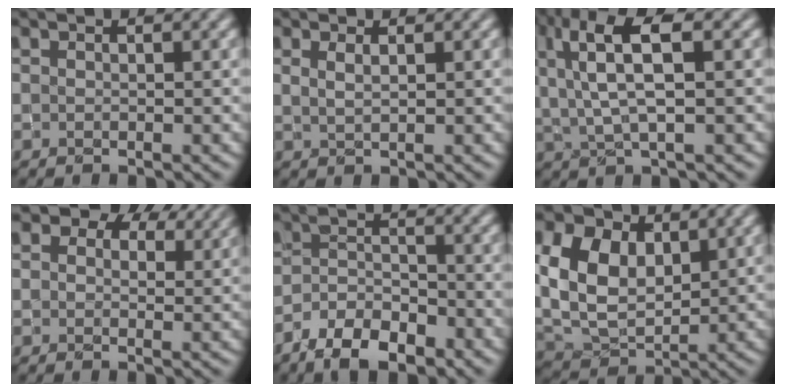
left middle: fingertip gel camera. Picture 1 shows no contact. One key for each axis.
{"total": 1.1, "fx": 0.8, "fy": 0.4, "fz": 0.7, "tx": -0.008, "ty": 0.005, "tz": 0.013}
{"total": 6.9, "fx": 2.5, "fy": 2.2, "fz": 6.1, "tx": -0.122, "ty": 0.015, "tz": 0.046}
{"total": 6.5, "fx": 4.3, "fy": 3.7, "fz": 3.1, "tx": -0.056, "ty": 0.006, "tz": 0.050}
{"total": 5.2, "fx": -3.9, "fy": 2.1, "fz": 2.7, "tx": -0.044, "ty": 0.003, "tz": -0.074}
{"total": 8.4, "fx": 2.2, "fy": 5.8, "fz": 5.7, "tx": -0.139, "ty": 0.011, "tz": 0.038}